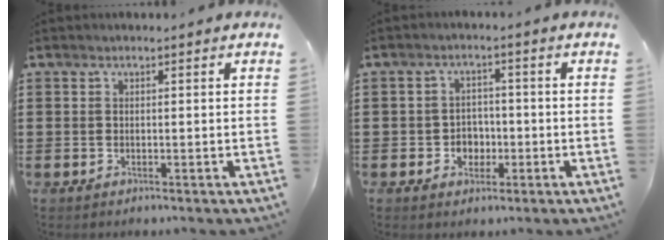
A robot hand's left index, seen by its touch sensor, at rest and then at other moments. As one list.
[{"total": 3.2, "force": [-1.0, 2.7, 1.3], "torque": [-0.025, 0.001, -0.026]}]